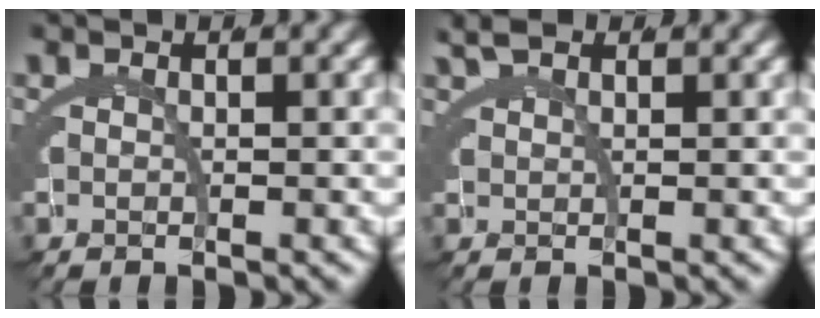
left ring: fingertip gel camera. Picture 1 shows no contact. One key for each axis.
{"total": 3.0, "fx": 2.3, "fy": 1.3, "fz": 1.4, "tx": -0.024, "ty": 0.014, "tz": 0.031}